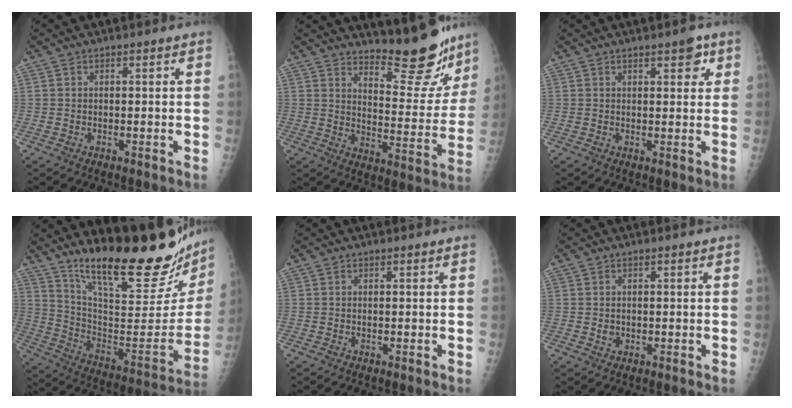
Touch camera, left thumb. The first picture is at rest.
{"total": 15.1, "force": [13.4, 3.4, 6.1], "torque": [-0.049, -0.121, 0.188]}
{"total": 3.9, "force": [2.1, 1.6, 2.8], "torque": [-0.019, -0.007, 0.023]}
{"total": 30.1, "force": [23.2, 6.3, 18.2], "torque": [-0.249, -0.145, 0.346]}
{"total": 0.0}
{"total": 1.2, "force": [0.0, 1.1, 0.5], "torque": [-0.006, 0.000, 0.004]}